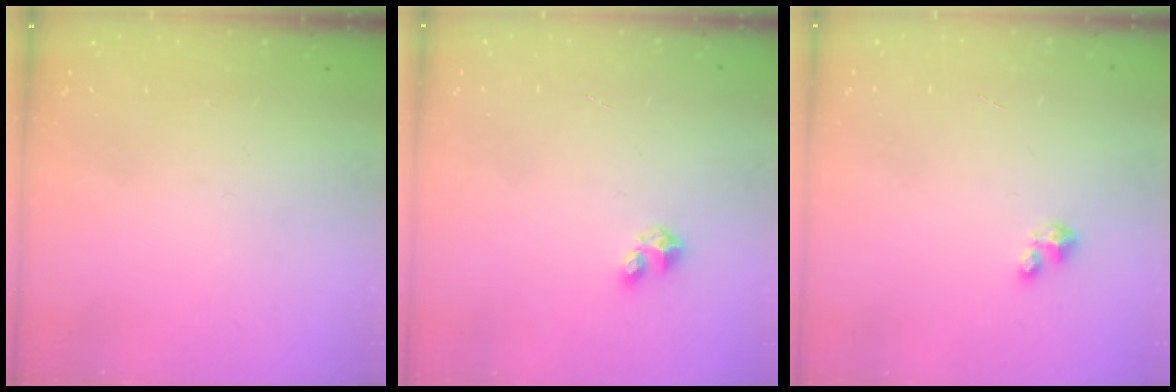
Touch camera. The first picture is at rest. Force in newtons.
{"total": 2.9, "press": 2.9, "slide": 0.3}
{"total": 2.0, "press": 2.0, "slide": 0.2}